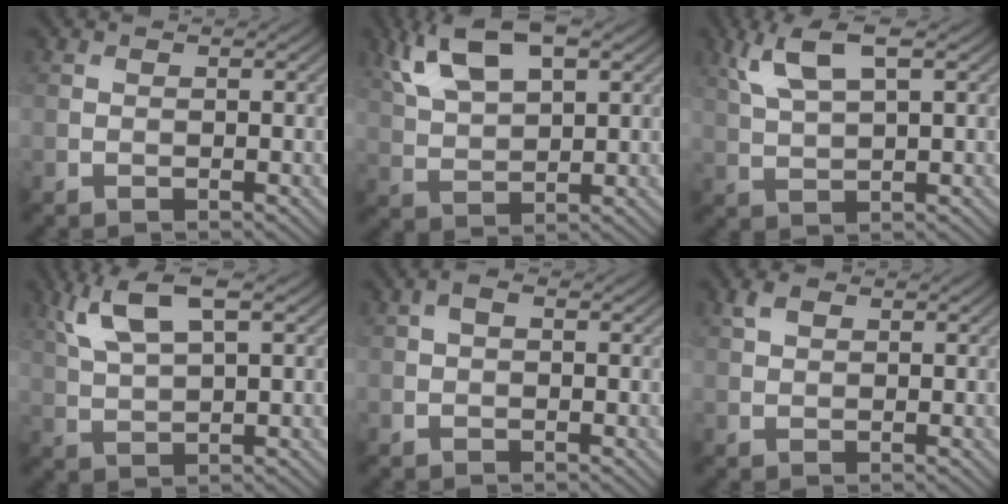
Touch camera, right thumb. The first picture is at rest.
{"total": 9.9, "force": [5.2, 4.1, 7.3], "torque": [-0.164, 0.015, 0.104]}
{"total": 6.2, "force": [3.1, 1.8, 5.1], "torque": [-0.117, 0.010, 0.066]}
{"total": 7.2, "force": [3.7, 2.1, 5.8], "torque": [-0.131, 0.011, 0.077]}
{"total": 1.5, "force": [0.3, 0.8, 1.2], "torque": [-0.023, 0.007, 0.001]}
{"total": 2.0, "force": [1.1, 1.1, 1.2], "torque": [-0.029, 0.005, 0.020]}